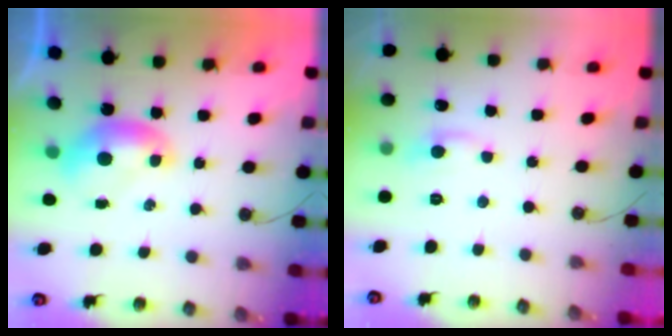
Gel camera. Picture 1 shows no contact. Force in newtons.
{"total": 1.7, "press": 1.6, "slide": 0.7}